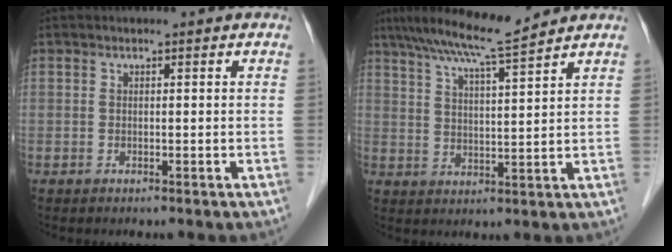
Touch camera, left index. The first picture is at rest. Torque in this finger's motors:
{"motor_torque": [0.75, -0.83, 0.27, 0.04]}